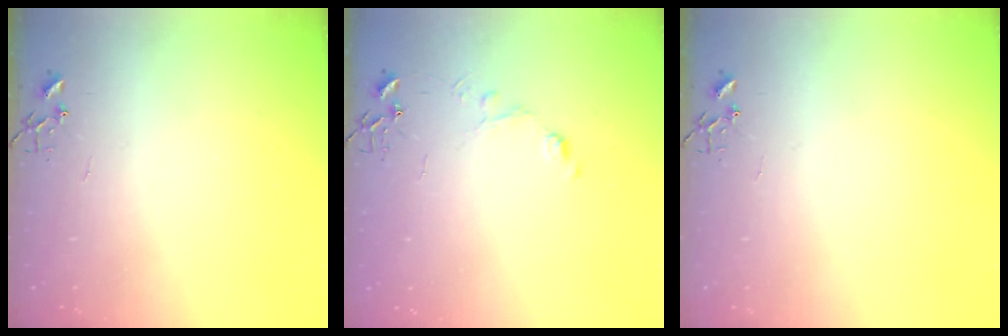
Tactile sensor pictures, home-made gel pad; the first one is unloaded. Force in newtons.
{"total": 7.3, "press": 7.3, "slide": 0.8}
{"total": 0.0}